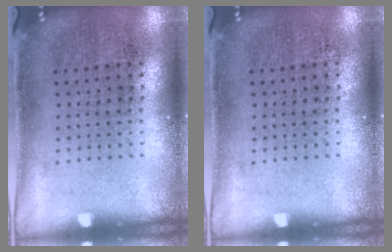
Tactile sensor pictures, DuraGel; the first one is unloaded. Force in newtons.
{"total": 0.0}